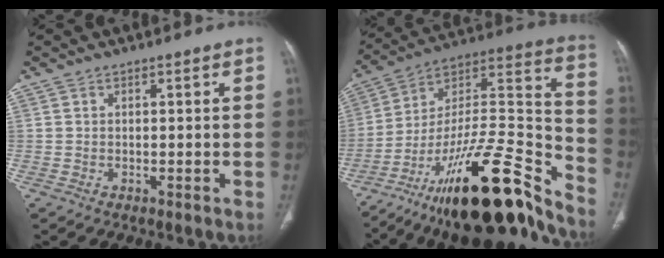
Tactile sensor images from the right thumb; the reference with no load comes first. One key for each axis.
{"total": 30.7, "fx": -21.3, "fy": 7.7, "fz": 20.8, "tx": -0.270, "ty": 0.099, "tz": -0.352}